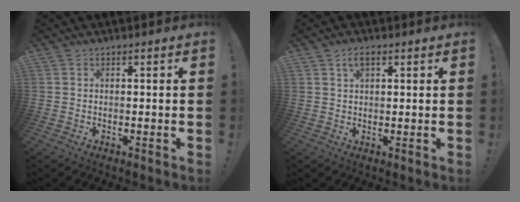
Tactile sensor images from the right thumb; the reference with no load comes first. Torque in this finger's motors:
{"motor_torque": [-0.14, 0.23, 0.01, 0.01, 0.00]}